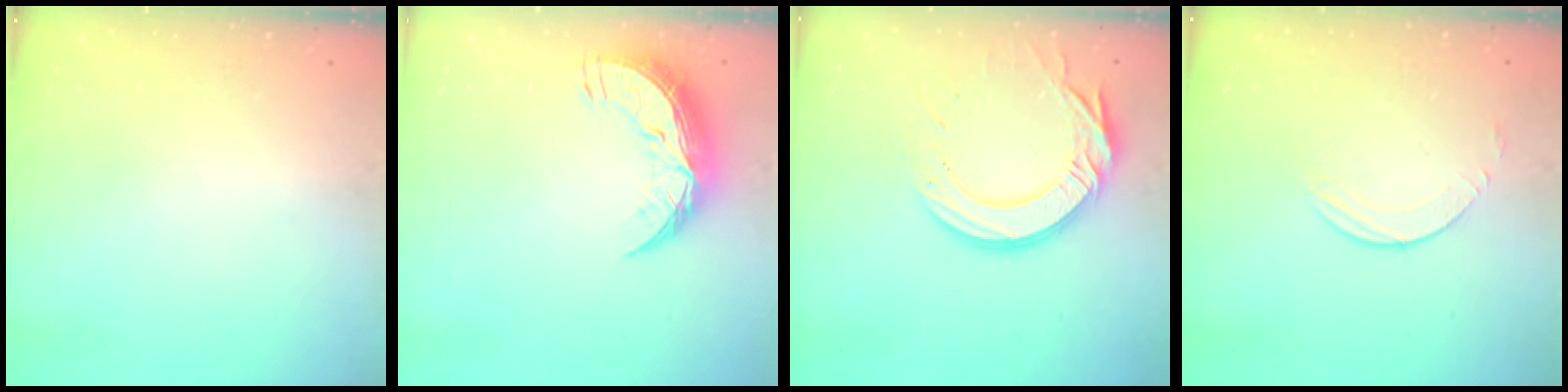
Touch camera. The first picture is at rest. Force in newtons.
{"total": 11.2, "press": 11.2, "slide": 0.7}
{"total": 15.8, "press": 15.7, "slide": 1.7}
{"total": 4.8, "press": 4.8, "slide": 0.5}